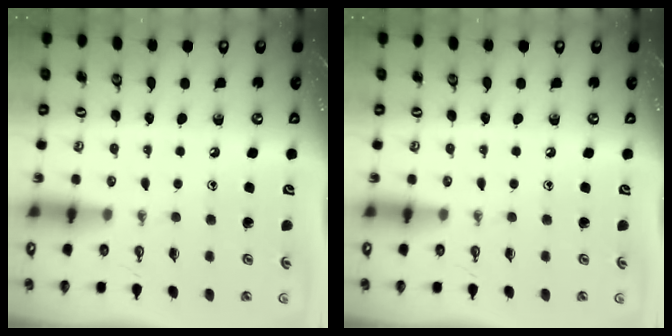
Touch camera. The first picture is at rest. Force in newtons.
{"total": 0.0}